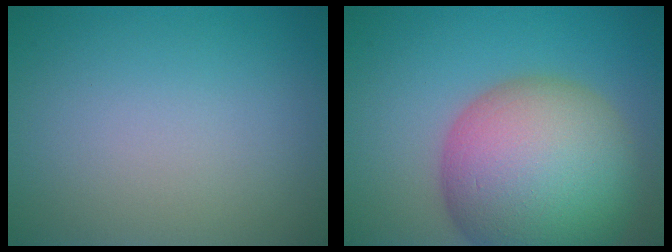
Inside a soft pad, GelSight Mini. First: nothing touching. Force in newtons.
{"total": 15.3, "press": 15.3, "slide": 0.9}